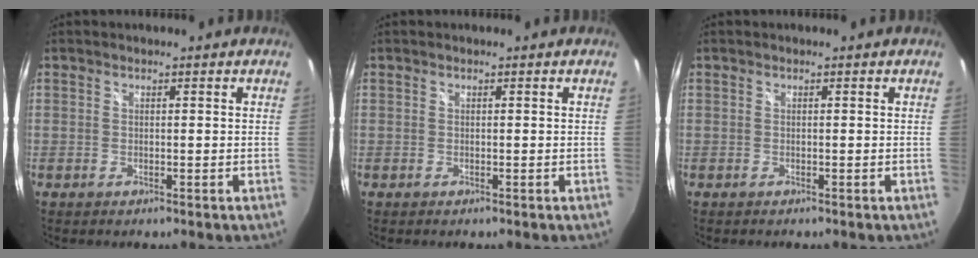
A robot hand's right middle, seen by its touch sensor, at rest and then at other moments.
{"total": 0.0}
{"total": 0.0}